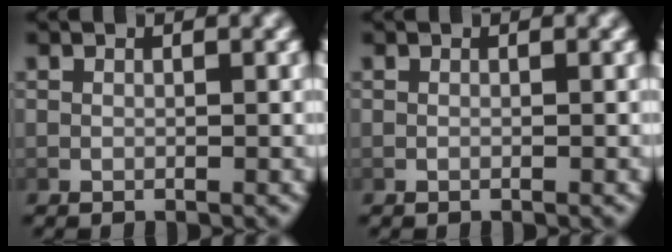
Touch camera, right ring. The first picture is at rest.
{"total": 0.0}